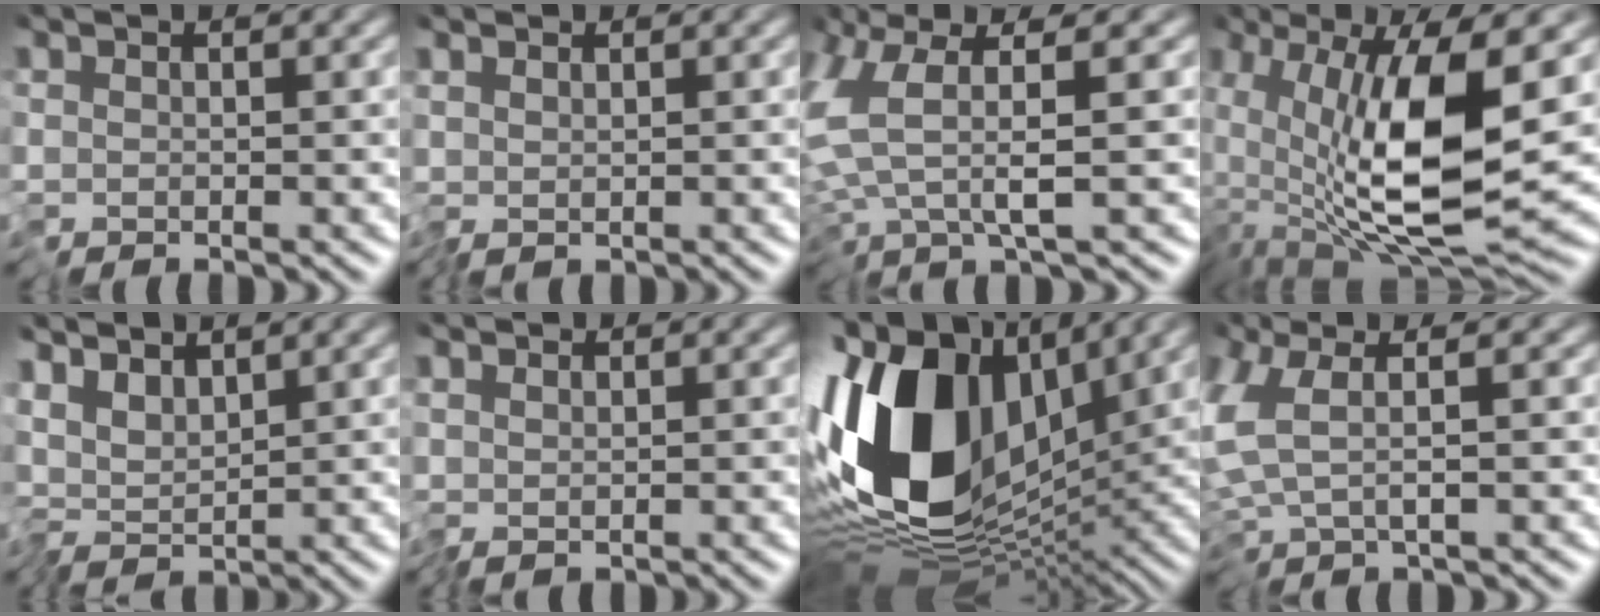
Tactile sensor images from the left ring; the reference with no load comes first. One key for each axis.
{"total": 0.8, "fx": 0.3, "fy": 0.7, "fz": 0.3, "tx": -0.011, "ty": -0.001, "tz": 0.003}
{"total": 4.8, "fx": -0.3, "fy": 1.4, "fz": 4.6, "tx": -0.109, "ty": -0.006, "tz": -0.011}
{"total": 13.8, "fx": -0.7, "fy": 5.9, "fz": 12.5, "tx": -0.238, "ty": -0.035, "tz": -0.009}
{"total": 2.4, "fx": 1.0, "fy": 1.4, "fz": 1.7, "tx": -0.036, "ty": -0.004, "tz": 0.008}
{"total": 1.1, "fx": 0.2, "fy": 1.0, "fz": 0.4, "tx": -0.013, "ty": 0.000, "tz": -0.001}
{"total": 16.2, "fx": 0.1, "fy": 10.4, "fz": 12.5, "tx": -0.264, "ty": -0.003, "tz": -0.005}
{"total": 5.4, "fx": -0.3, "fy": 2.3, "fz": 4.9, "tx": -0.130, "ty": -0.006, "tz": -0.006}